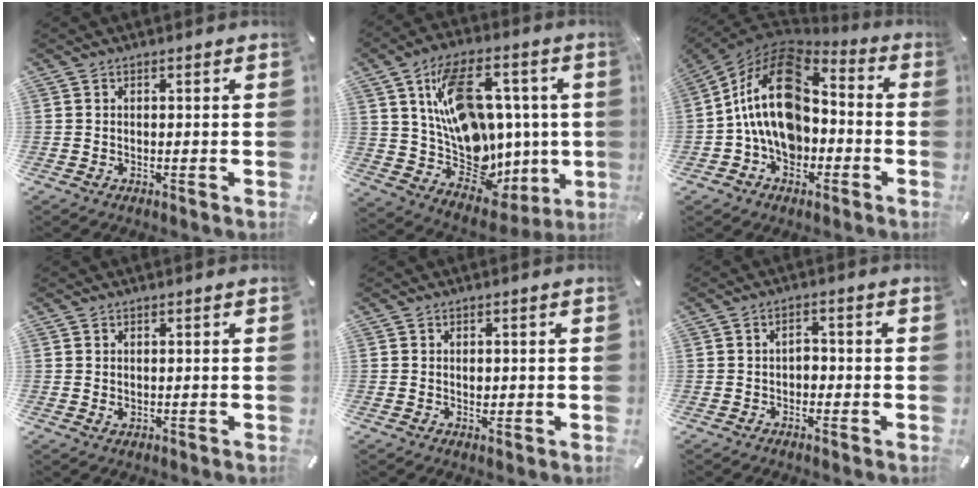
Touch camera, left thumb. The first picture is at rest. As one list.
[{"total": 21.2, "force": [4.4, 14.9, 14.5], "torque": [-0.246, -0.030, 0.087]}, {"total": 18.9, "force": [-0.4, 14.1, 12.5], "torque": [-0.239, 0.017, -0.009]}, {"total": 0.8, "force": [0.3, 0.6, 0.3], "torque": [0.001, -0.001, 0.003]}, {"total": 1.4, "force": [0.0, 1.2, 0.8], "torque": [-0.010, 0.001, -0.002]}, {"total": 2.7, "force": [-0.4, 1.9, 1.8], "torque": [-0.026, 0.006, -0.013]}]